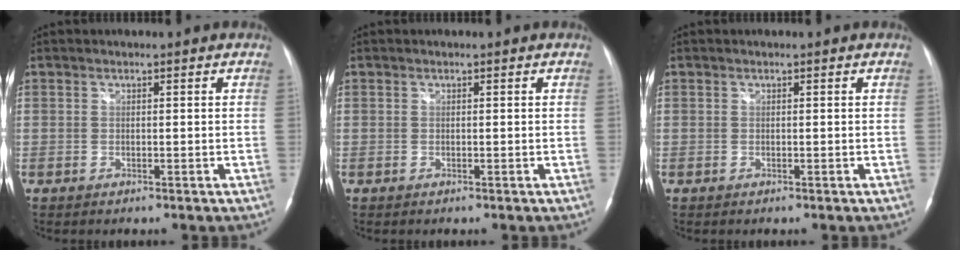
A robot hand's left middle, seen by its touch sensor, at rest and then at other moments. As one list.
[{"total": 0.0}, {"total": 0.0}]